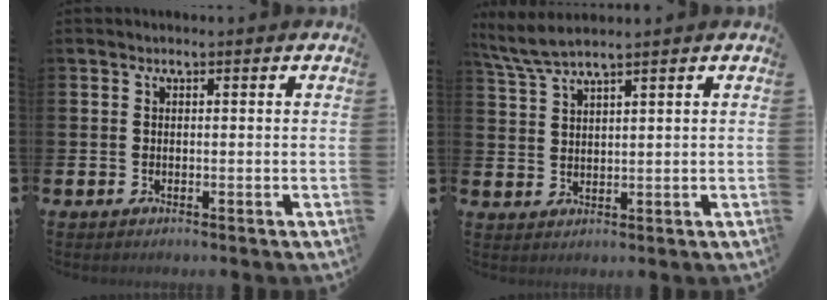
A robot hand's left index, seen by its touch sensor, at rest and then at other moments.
{"total": 4.1, "force": [3.7, -0.1, 1.7], "torque": [-0.049, -0.007, 0.068]}